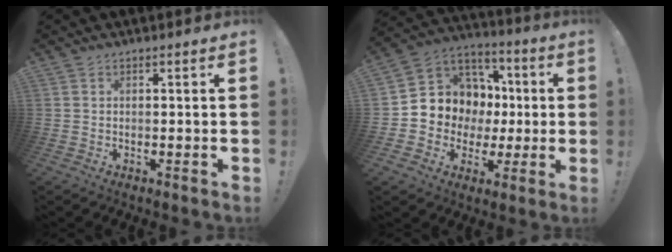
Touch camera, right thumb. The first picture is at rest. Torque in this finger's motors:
{"motor_torque": [1.78, 1.79, 0.31, -0.26, 0.01]}